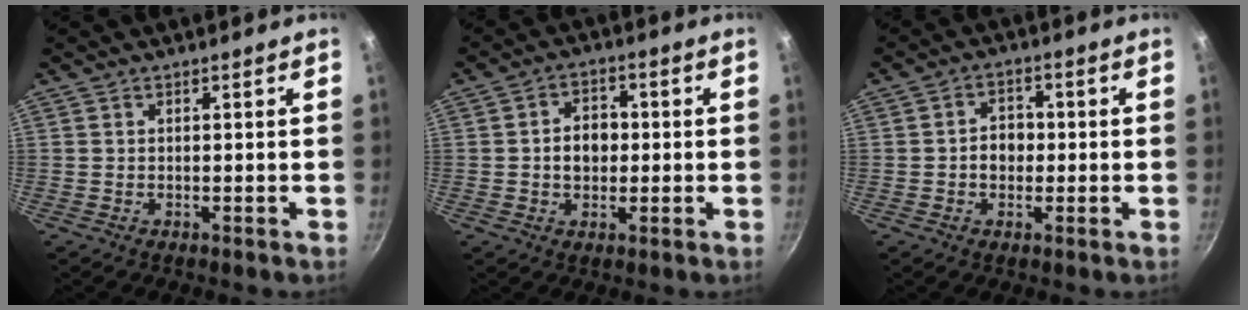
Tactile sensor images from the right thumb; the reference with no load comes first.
{"total": 6.3, "force": [-0.1, 4.7, 4.2], "torque": [-0.046, 0.014, -0.004]}
{"total": 4.7, "force": [-0.4, 3.7, 2.9], "torque": [-0.025, 0.013, -0.012]}